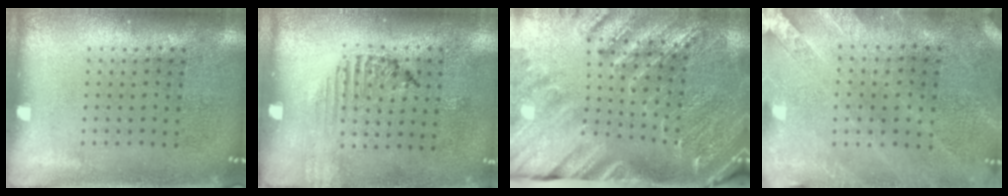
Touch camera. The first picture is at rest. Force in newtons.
{"total": 1.2, "press": 1.2, "slide": 0.2}
{"total": 2.9, "press": 2.9, "slide": 0.5}
{"total": 0.5, "press": 0.5, "slide": 0.2}